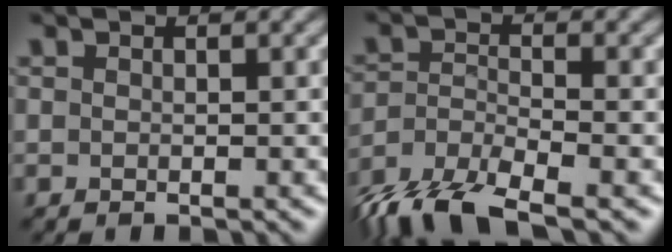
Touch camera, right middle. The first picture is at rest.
{"total": 6.1, "force": [-5.0, 1.7, 3.1], "torque": [-0.065, -0.003, -0.102]}